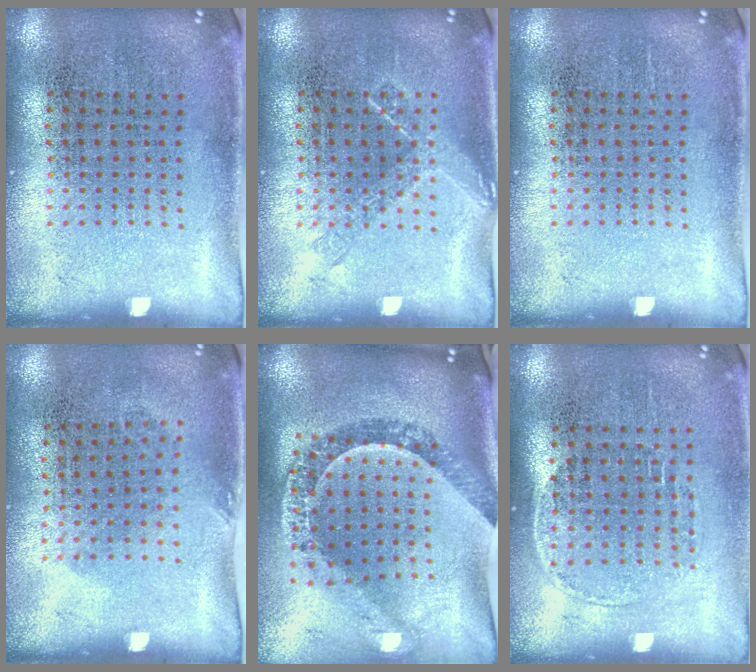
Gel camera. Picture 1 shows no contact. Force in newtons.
{"total": 0.9, "press": 0.8, "slide": 0.3}
{"total": 0.0}
{"total": 0.8, "press": 0.7, "slide": 0.5}
{"total": 1.7, "press": 1.5, "slide": 0.9}
{"total": 1.2, "press": 1.0, "slide": 0.7}